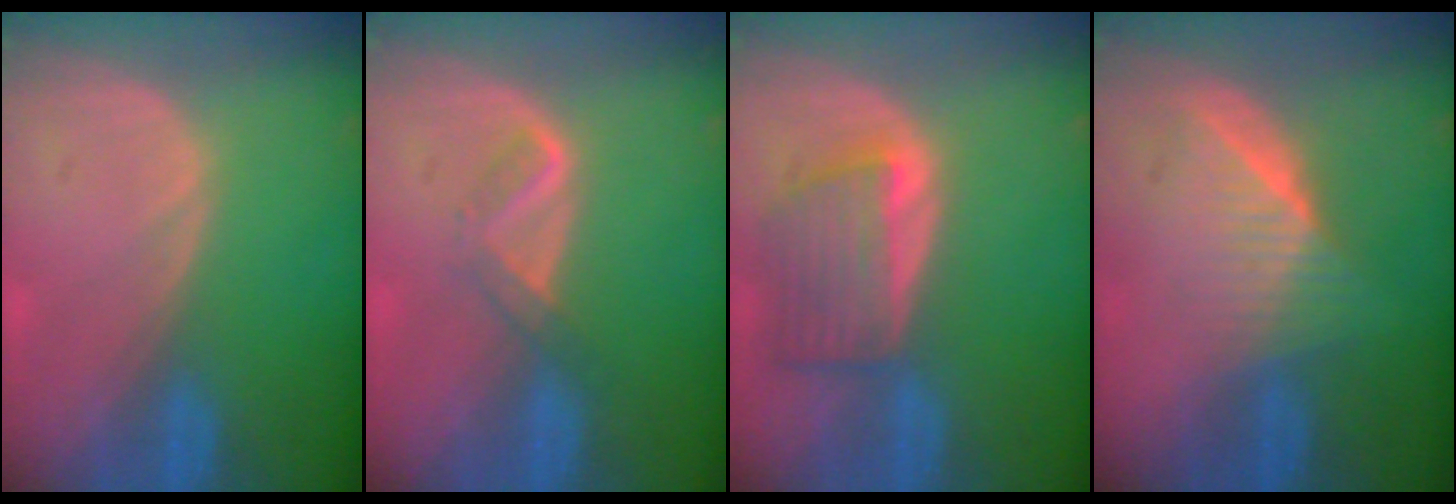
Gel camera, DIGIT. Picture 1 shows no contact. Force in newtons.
{"total": 2.8, "press": 2.7, "slide": 0.7}
{"total": 6.4, "press": 6.4, "slide": 0.8}
{"total": 6.5, "press": 5.9, "slide": 2.6}